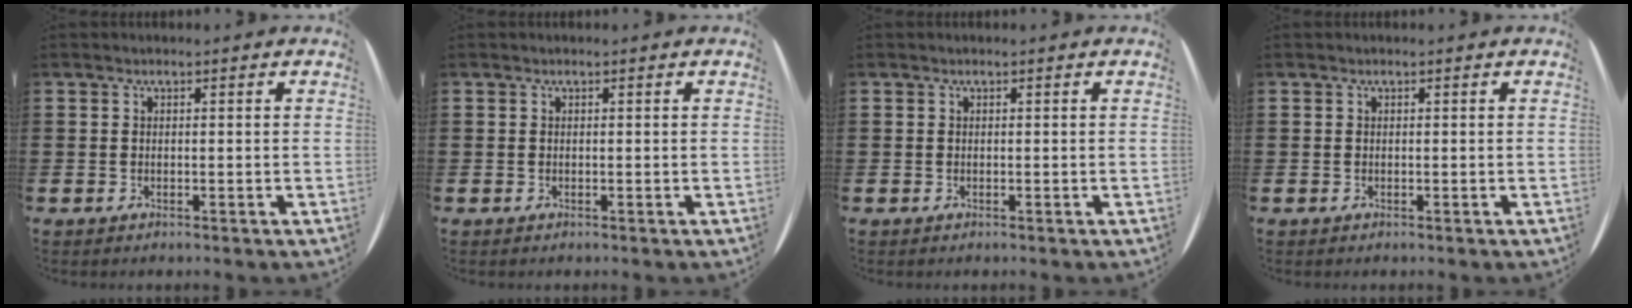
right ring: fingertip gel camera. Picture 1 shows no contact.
{"total": 0.0}
{"total": 0.0}
{"total": 0.0}